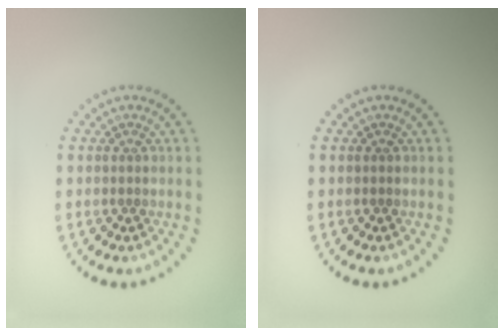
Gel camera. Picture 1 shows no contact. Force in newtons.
{"total": 0.0}